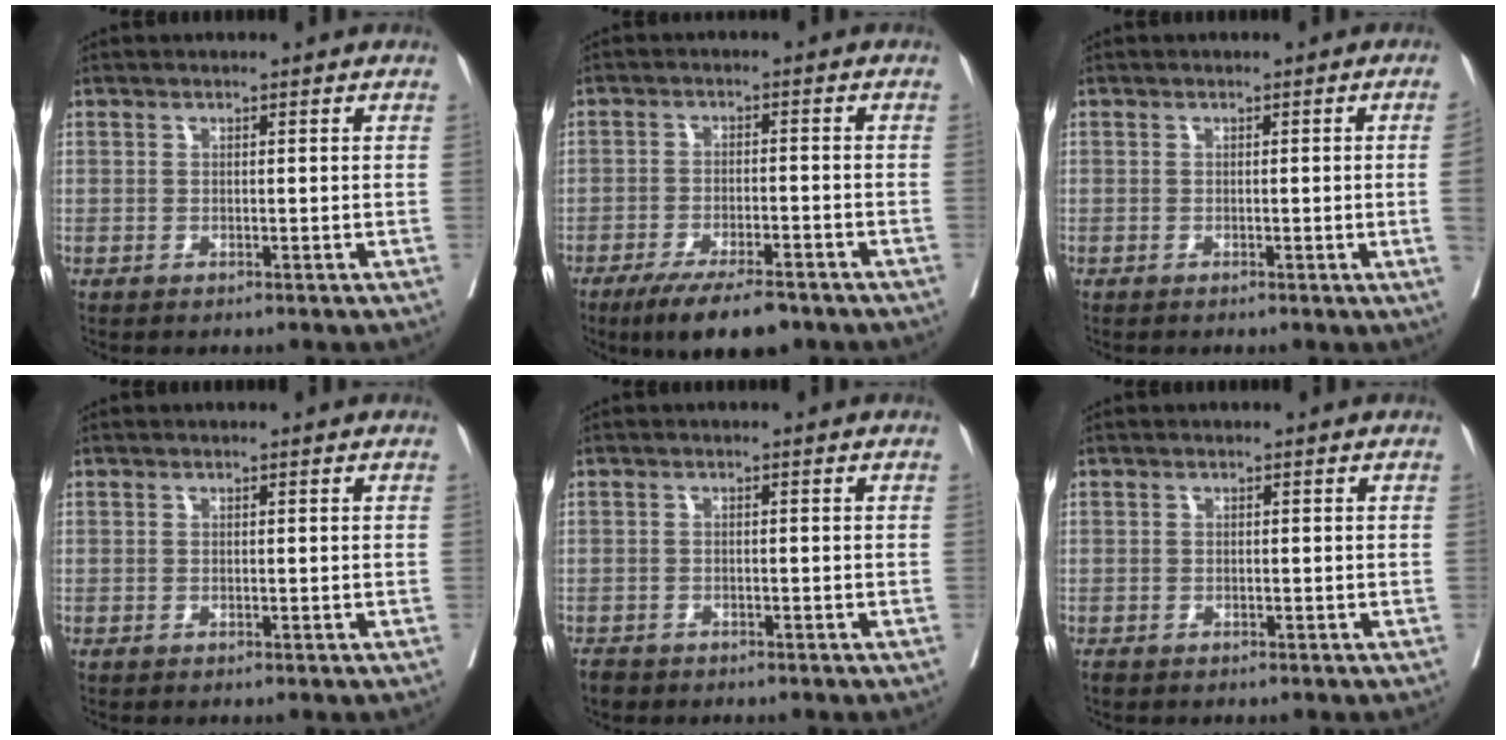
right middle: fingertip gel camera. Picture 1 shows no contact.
{"total": 9.2, "force": [-6.9, 2.3, 5.6], "torque": [-0.086, -0.014, -0.111]}
{"total": 3.0, "force": [-0.3, -1.3, 2.7], "torque": [-0.034, -0.005, -0.001]}
{"total": 0.0}
{"total": 2.4, "force": [-2.0, 1.2, 0.4], "torque": [-0.012, -0.002, -0.033]}
{"total": 0.8, "force": [-0.7, 0.4, 0.2], "torque": [-0.007, -0.002, -0.013]}